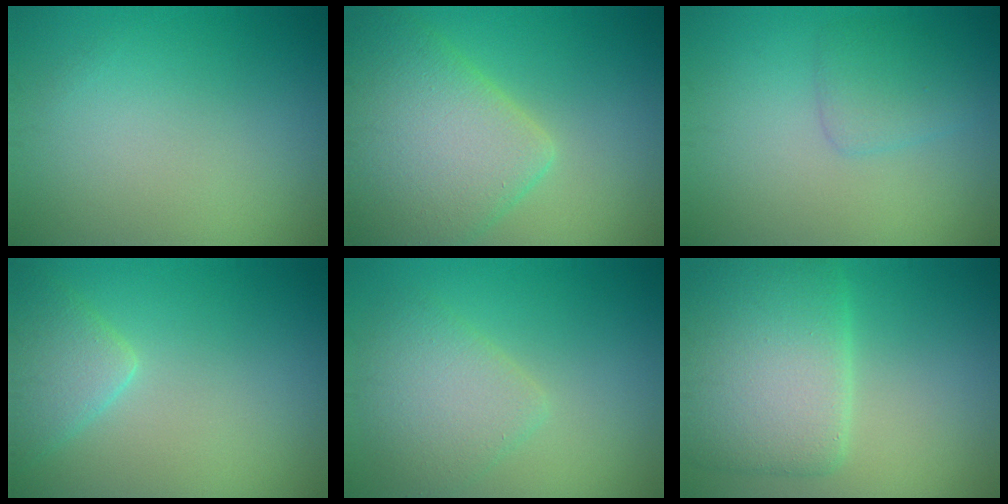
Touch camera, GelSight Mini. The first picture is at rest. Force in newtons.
{"total": 8.8, "press": 8.7, "slide": 0.5}
{"total": 2.2, "press": 2.2, "slide": 0.1}
{"total": 3.3, "press": 3.3, "slide": 0.3}
{"total": 3.8, "press": 3.8, "slide": 0.2}
{"total": 7.8, "press": 7.8, "slide": 0.3}